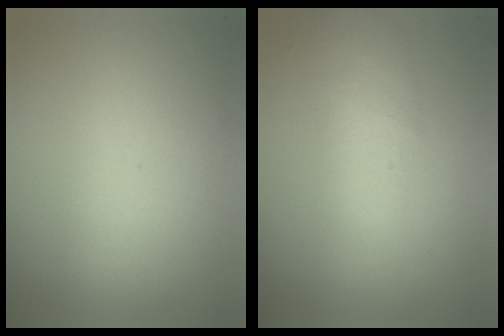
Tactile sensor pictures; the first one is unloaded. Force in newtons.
{"total": 2.2}